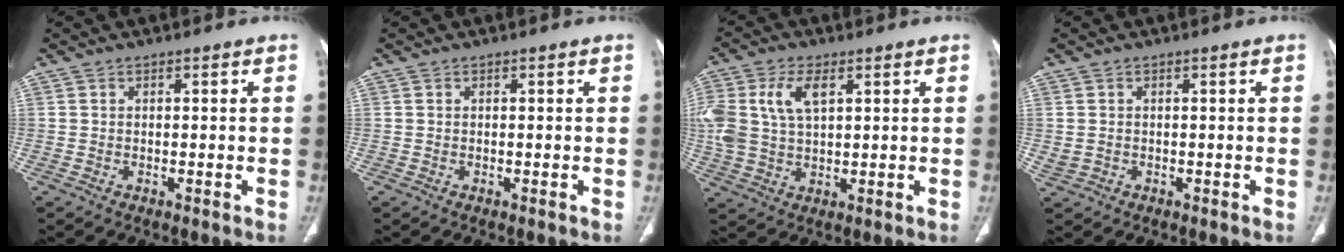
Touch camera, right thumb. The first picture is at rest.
{"total": 0.0}
{"total": 12.1, "force": [3.7, 7.0, 9.2], "torque": [-0.217, 0.006, 0.077]}
{"total": 1.7, "force": [-0.1, 1.5, 0.8], "torque": [-0.022, 0.005, 0.006]}